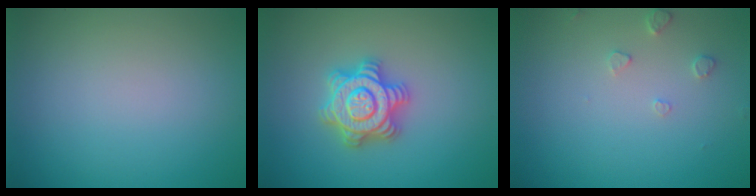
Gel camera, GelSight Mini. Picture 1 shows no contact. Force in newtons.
{"total": 4.7, "press": 4.7, "slide": 0.6}
{"total": 1.2, "press": 1.2, "slide": 0.2}